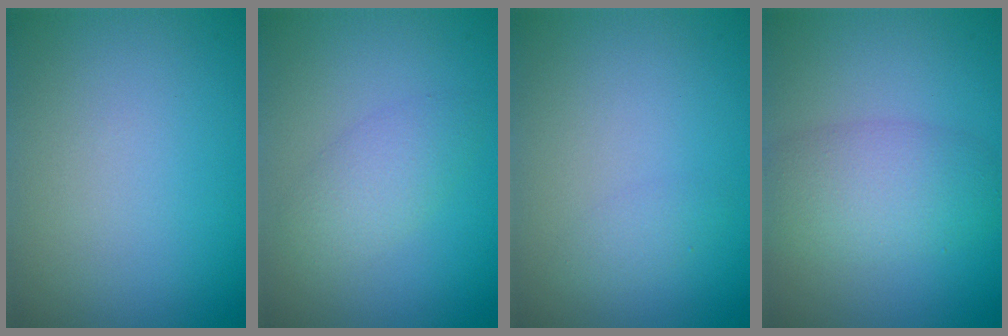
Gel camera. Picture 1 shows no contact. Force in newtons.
{"total": 2.4, "press": 2.4, "slide": 0.1}
{"total": 0.9, "press": 0.9, "slide": 0.1}
{"total": 4.4, "press": 4.4, "slide": 0.2}